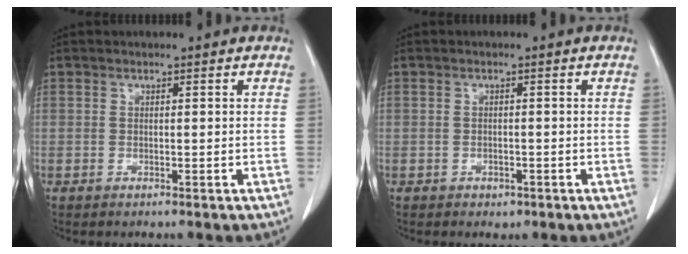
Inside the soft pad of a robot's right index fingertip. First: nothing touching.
{"total": 1.2, "force": [-0.7, 0.9, 0.4], "torque": [-0.002, 0.003, -0.006]}